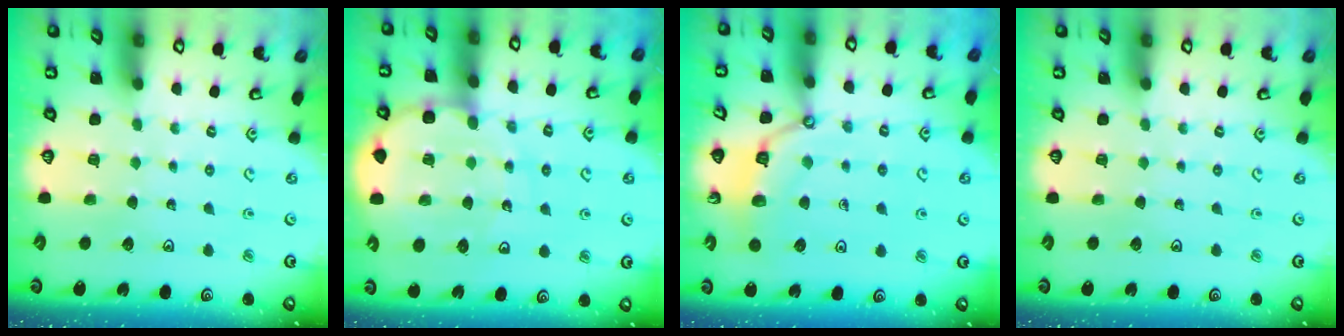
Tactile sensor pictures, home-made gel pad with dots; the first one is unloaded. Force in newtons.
{"total": 11.2, "press": 10.9, "slide": 2.7}
{"total": 6.9, "press": 6.9, "slide": 0.4}
{"total": 0.0}